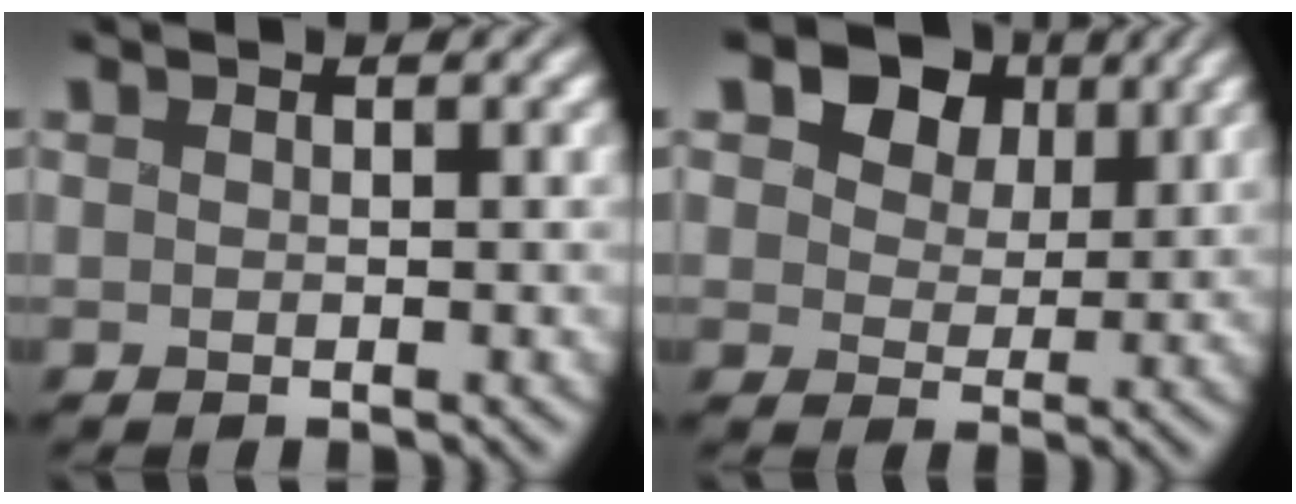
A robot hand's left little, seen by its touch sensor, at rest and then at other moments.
{"total": 10.5, "force": [4.6, 7.7, 5.4], "torque": [-0.095, 0.014, 0.070]}